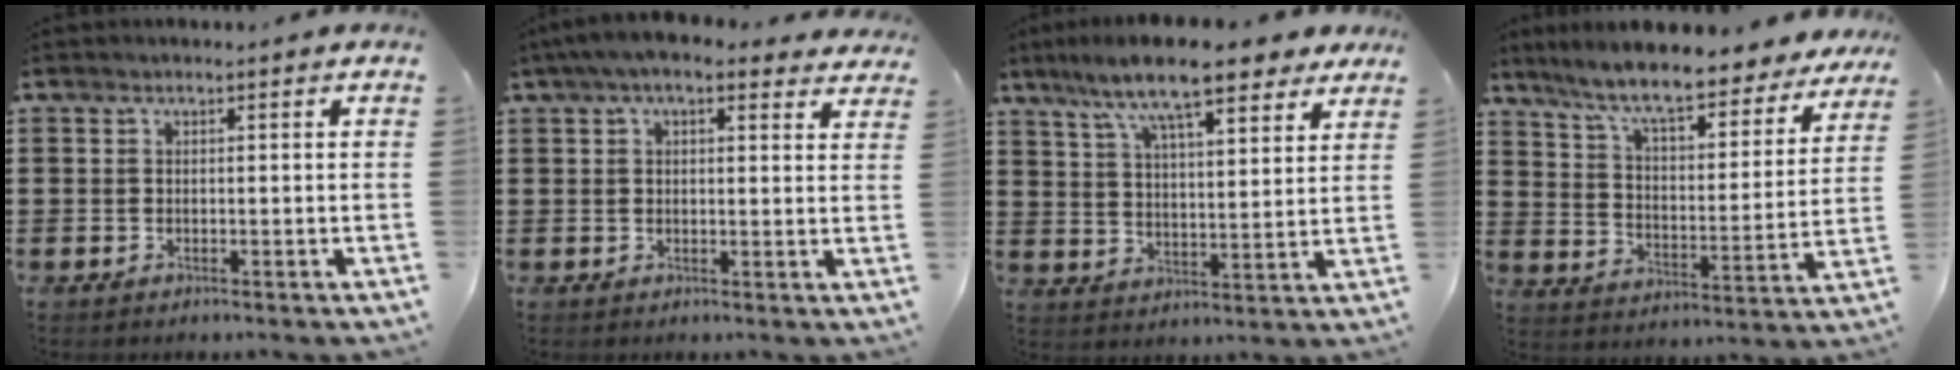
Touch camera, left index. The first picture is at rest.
{"total": 5.4, "force": [4.0, 1.5, 3.2], "torque": [-0.071, -0.001, 0.073]}
{"total": 11.2, "force": [8.9, 1.9, 6.5], "torque": [-0.148, -0.027, 0.153]}
{"total": 8.9, "force": [7.7, 0.7, 4.4], "torque": [-0.114, -0.046, 0.130]}